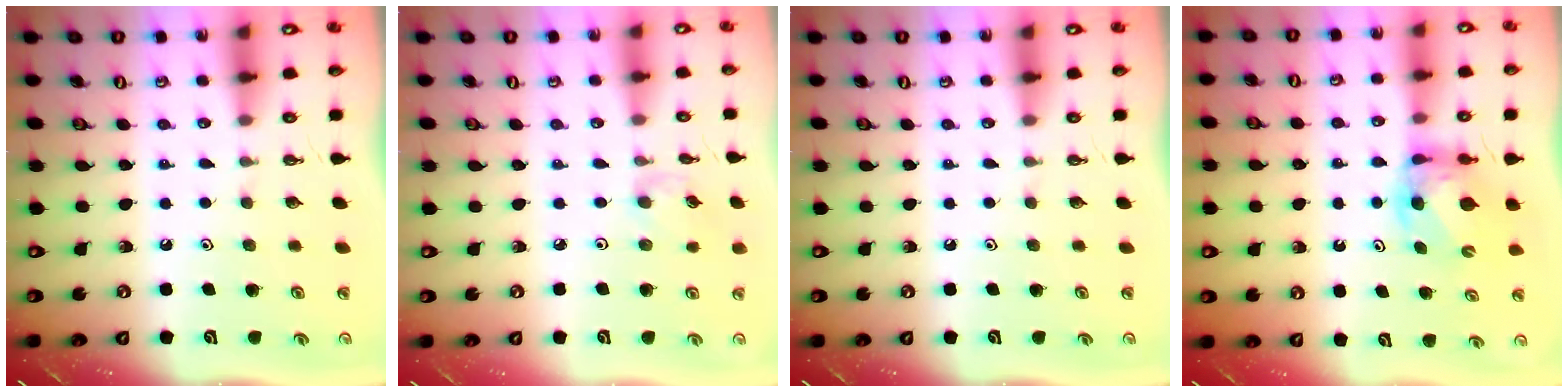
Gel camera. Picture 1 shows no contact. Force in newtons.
{"total": 3.6, "press": 3.5, "slide": 0.5}
{"total": 0.0}
{"total": 6.2, "press": 6.2, "slide": 0.4}